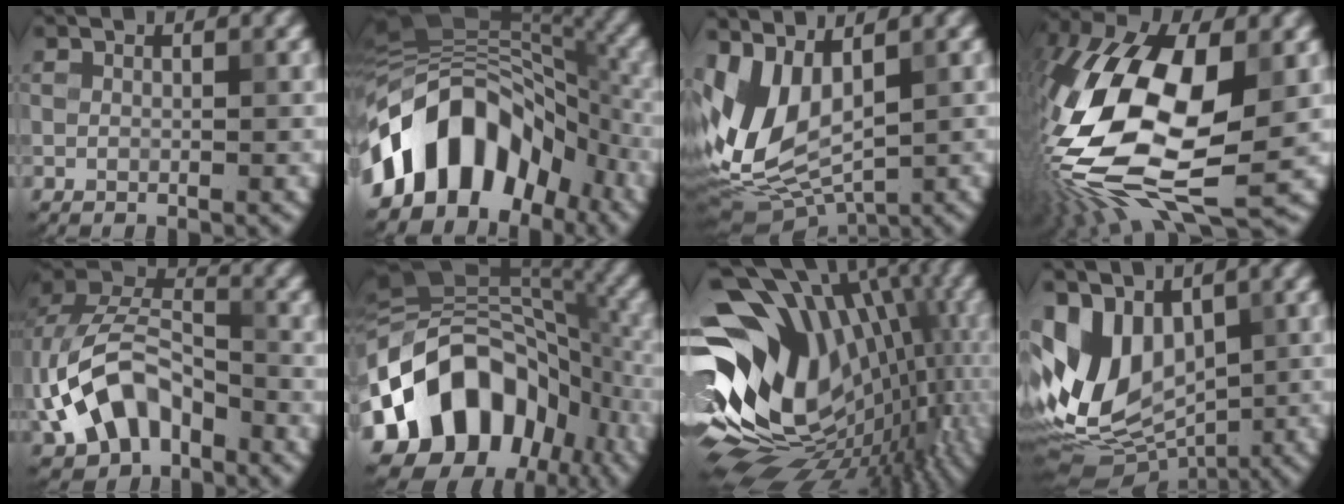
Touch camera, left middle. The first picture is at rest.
{"total": 12.7, "force": [-5.7, 8.2, 7.9], "torque": [-0.119, 0.024, -0.114]}
{"total": 8.9, "force": [0.4, 5.0, 7.4], "torque": [-0.172, -0.011, 0.016]}
{"total": 17.2, "force": [-2.4, 9.2, 14.3], "torque": [-0.311, -0.007, -0.047]}
{"total": 9.4, "force": [-3.3, 6.1, 6.3], "torque": [-0.126, 0.011, -0.073]}
{"total": 15.3, "force": [-5.0, 11.2, 9.1], "torque": [-0.148, 0.010, -0.099]}
{"total": 17.9, "force": [-0.5, 11.6, 13.6], "torque": [-0.191, 0.002, 0.015]}
{"total": 9.0, "force": [0.0, 6.2, 6.6], "torque": [-0.124, -0.010, -0.004]}